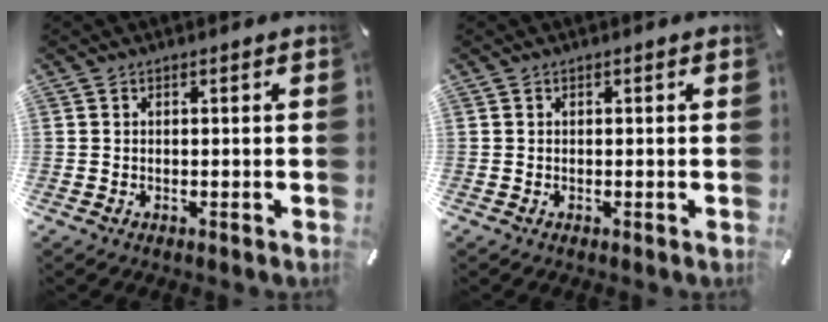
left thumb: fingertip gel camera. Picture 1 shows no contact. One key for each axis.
{"total": 0.0}